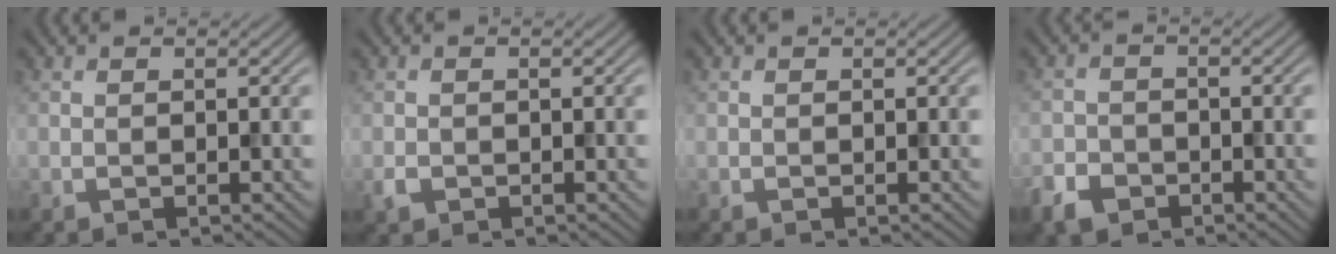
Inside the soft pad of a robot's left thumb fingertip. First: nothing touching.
{"total": 1.2, "force": [-0.6, 1.0, 0.5], "torque": [-0.010, -0.006, -0.013]}
{"total": 0.0}
{"total": 3.8, "force": [-2.5, 2.5, 1.3], "torque": [-0.033, -0.006, -0.056]}